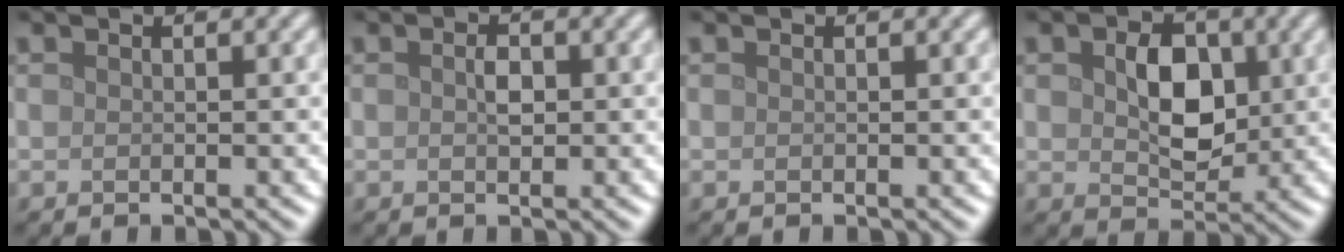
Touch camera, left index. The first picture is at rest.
{"total": 1.3, "force": [0.1, 0.7, 1.1], "torque": [-0.020, 0.002, 0.000]}
{"total": 0.0}
{"total": 4.9, "force": [0.6, 3.3, 3.6], "torque": [-0.070, -0.002, 0.011]}